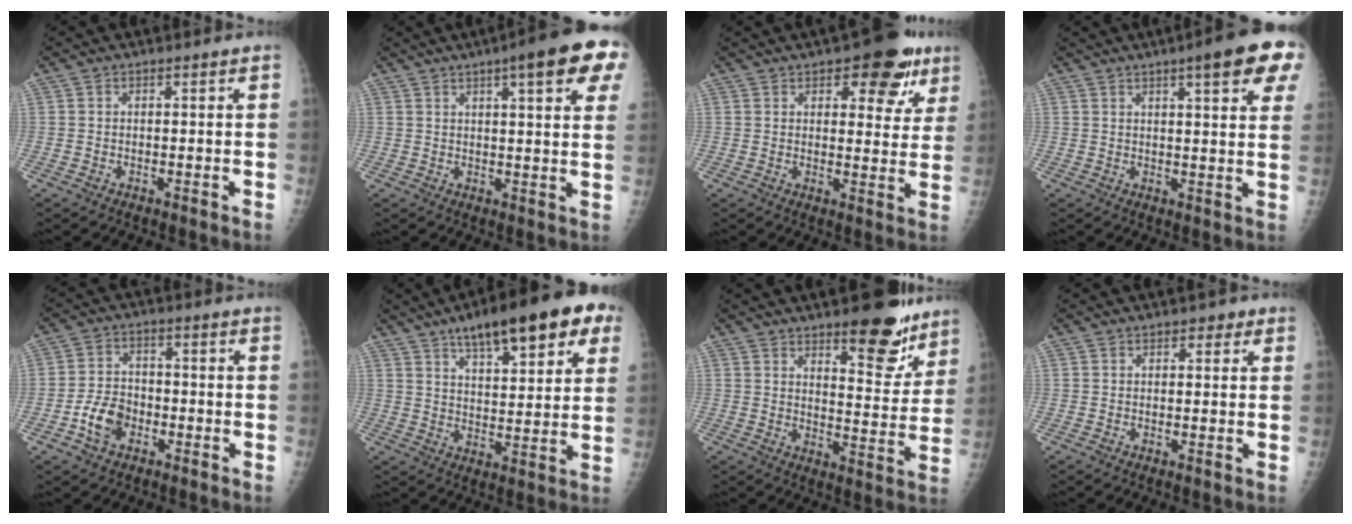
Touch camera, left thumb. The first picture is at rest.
{"total": 14.6, "force": [7.1, 3.0, 12.4], "torque": [-0.145, -0.007, 0.084]}
{"total": 12.1, "force": [6.6, 5.6, 8.4], "torque": [-0.055, -0.021, 0.079]}
{"total": 12.8, "force": [6.6, 2.5, 10.7], "torque": [-0.113, -0.016, 0.076]}
{"total": 6.8, "force": [-3.1, 4.7, 3.7], "torque": [-0.057, 0.024, -0.060]}
{"total": 19.3, "force": [10.7, 6.4, 14.7], "torque": [-0.180, -0.014, 0.153]}
{"total": 13.0, "force": [8.9, 4.8, 8.1], "torque": [-0.063, -0.062, 0.129]}
{"total": 2.0, "force": [1.0, 1.3, 1.2], "torque": [0.001, 0.001, 0.008]}